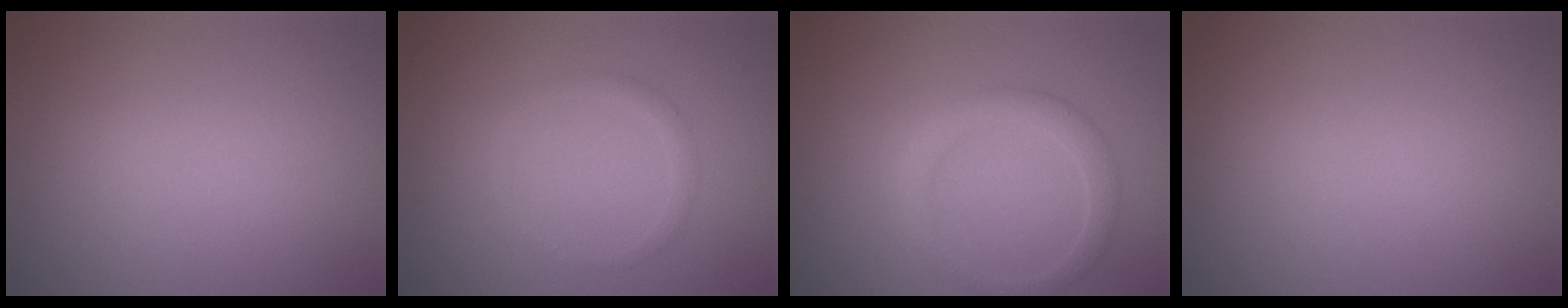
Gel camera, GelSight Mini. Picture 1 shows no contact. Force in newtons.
{"total": 1.1, "press": 1.1, "slide": 0.1}
{"total": 2.3, "press": 2.3, "slide": 0.2}
{"total": 0.0}